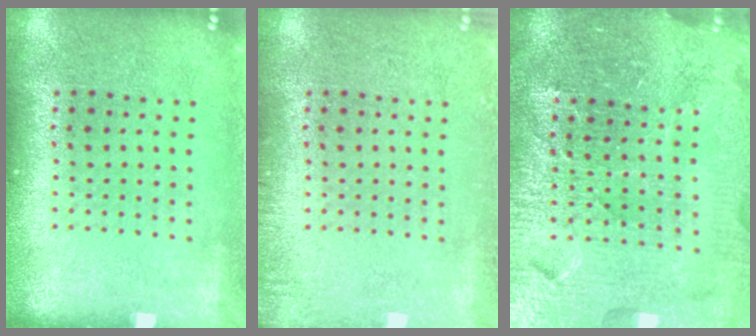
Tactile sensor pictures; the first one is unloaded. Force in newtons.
{"total": 1.3, "press": 1.2, "slide": 0.2}
{"total": 5.0, "press": 4.7, "slide": 1.8}